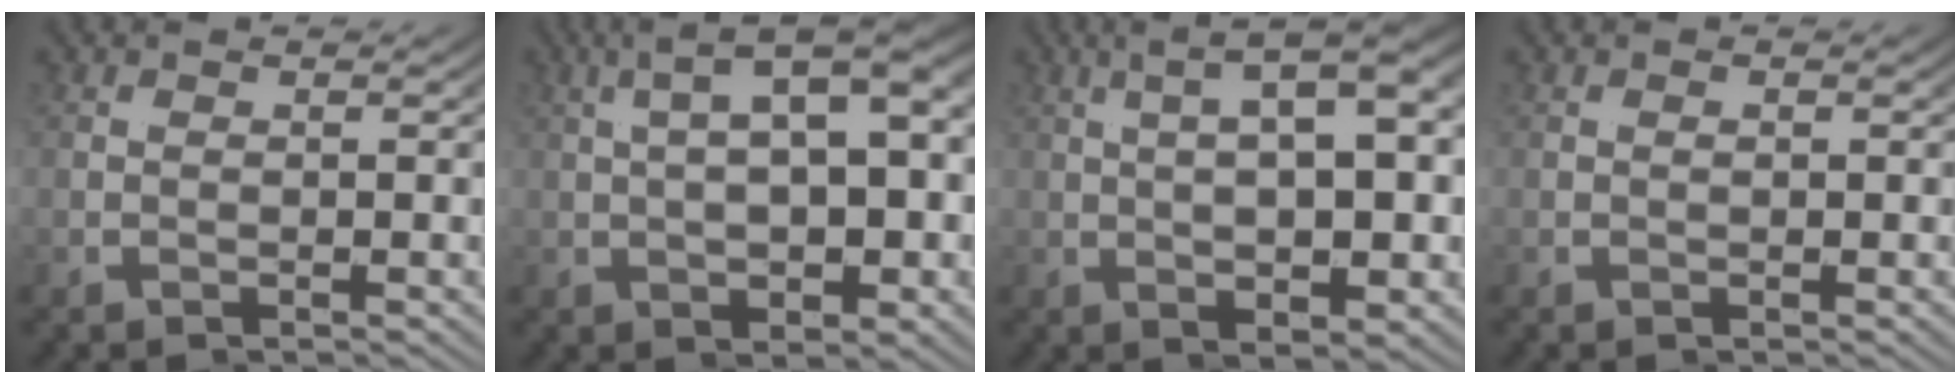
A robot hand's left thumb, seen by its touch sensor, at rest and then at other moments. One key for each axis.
{"total": 7.8, "fx": 1.4, "fy": 2.8, "fz": 7.1, "tx": -0.078, "ty": 0.046, "tz": 0.001}
{"total": 5.8, "fx": 1.1, "fy": 0.0, "fz": 5.7, "tx": -0.060, "ty": 0.049, "tz": -0.005}
{"total": 0.0}